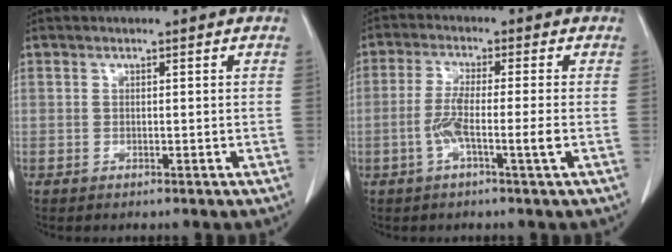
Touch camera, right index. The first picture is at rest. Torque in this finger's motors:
{"motor_torque": [0.91, -0.28, 0.45, 0.13]}